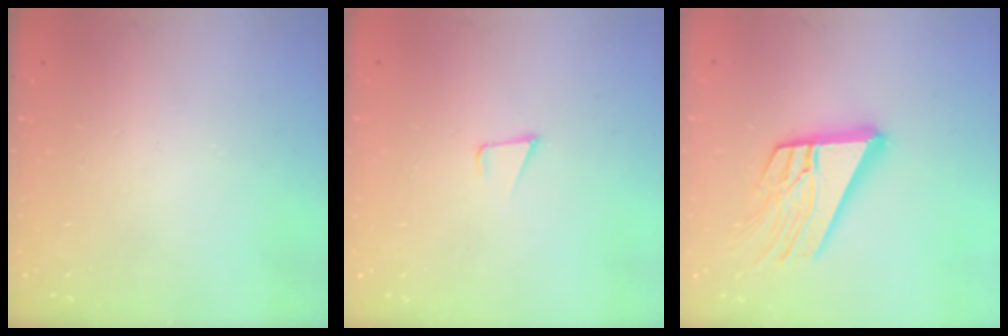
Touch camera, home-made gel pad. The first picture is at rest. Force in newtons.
{"total": 4.1, "press": 3.1, "slide": 2.7}
{"total": 16.5, "press": 16.4, "slide": 1.7}